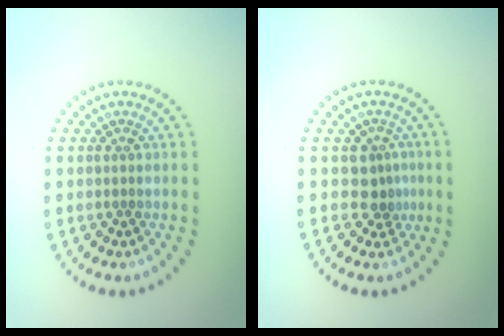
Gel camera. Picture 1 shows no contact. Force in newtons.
{"total": 2.3, "press": 1.8, "slide": 1.5}